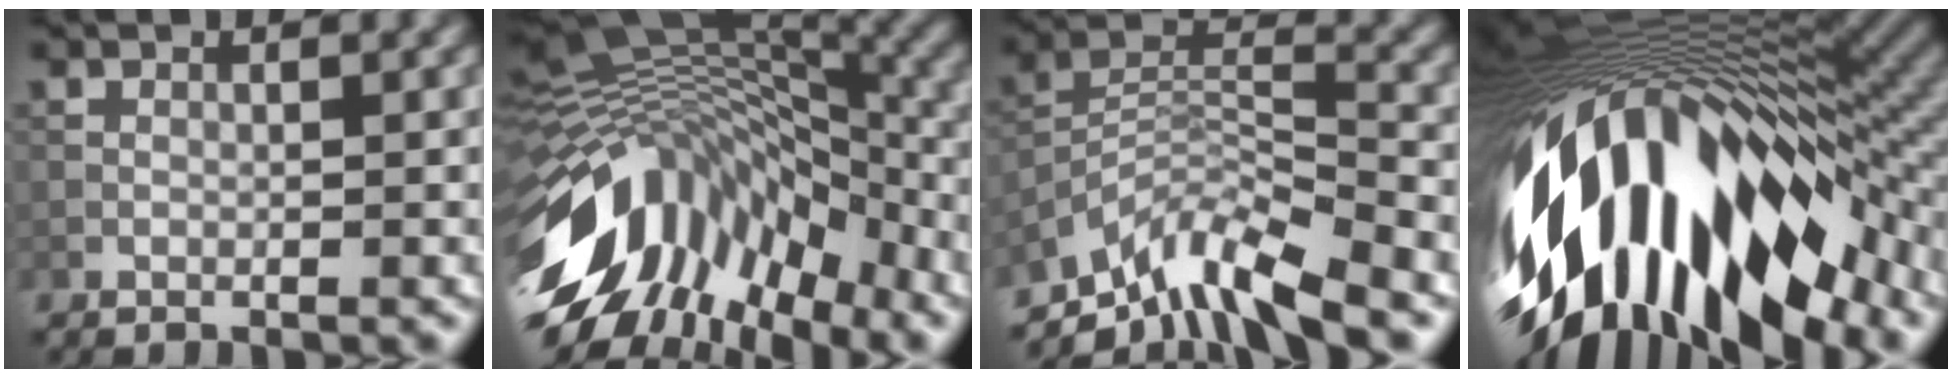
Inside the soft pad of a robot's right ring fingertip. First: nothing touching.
{"total": 14.0, "force": [-5.0, 7.6, 10.6], "torque": [-0.200, 0.020, -0.092]}
{"total": 8.0, "force": [-6.5, 1.8, 4.4], "torque": [-0.079, -0.002, -0.128]}
{"total": 17.2, "force": [-4.7, 8.4, 14.2], "torque": [-0.257, -0.028, -0.081]}